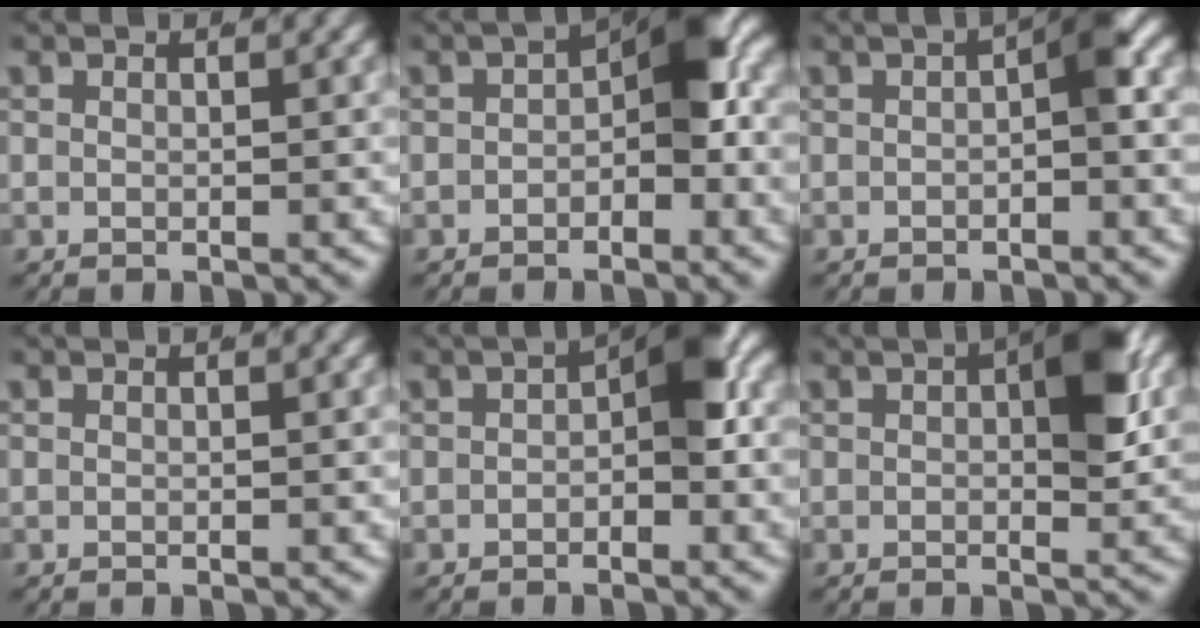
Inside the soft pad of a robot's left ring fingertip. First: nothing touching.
{"total": 4.7, "force": [-0.5, 2.0, 4.2], "torque": [-0.052, -0.004, -0.006]}
{"total": 2.3, "force": [-0.2, 0.5, 2.2], "torque": [-0.035, -0.003, 0.001]}
{"total": 0.0}
{"total": 3.8, "force": [-0.3, 1.5, 3.5], "torque": [-0.045, -0.004, -0.002]}
{"total": 4.5, "force": [0.6, 1.8, 4.1], "torque": [-0.055, 0.000, 0.005]}